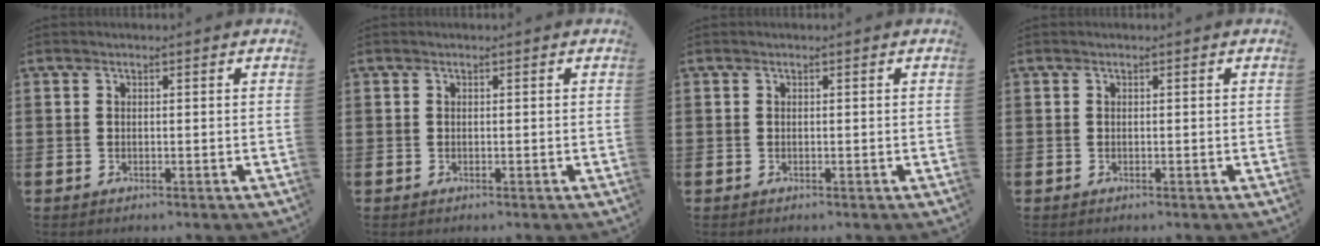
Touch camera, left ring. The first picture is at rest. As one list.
[{"total": 0.0}, {"total": 0.0}, {"total": 0.0}]